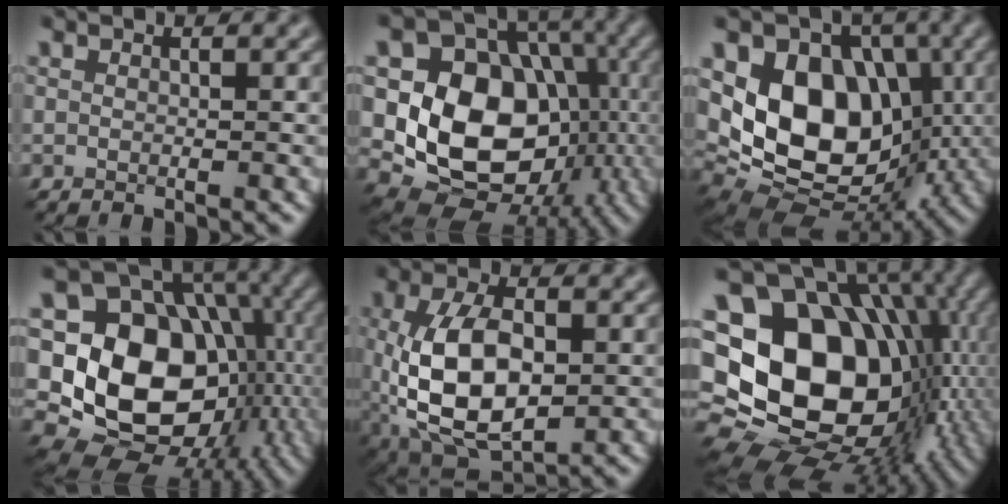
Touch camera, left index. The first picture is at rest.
{"total": 13.9, "force": [-1.4, 10.9, 8.4], "torque": [-0.139, -0.009, -0.027]}
{"total": 12.8, "force": [0.6, 9.5, 8.6], "torque": [-0.147, -0.014, 0.008]}
{"total": 17.7, "force": [-1.8, 14.1, 10.6], "torque": [-0.164, -0.008, -0.029]}
{"total": 10.5, "force": [-1.2, 5.7, 8.7], "torque": [-0.183, -0.006, -0.020]}
{"total": 20.7, "force": [-0.4, 15.7, 13.5], "torque": [-0.241, 0.001, 0.012]}